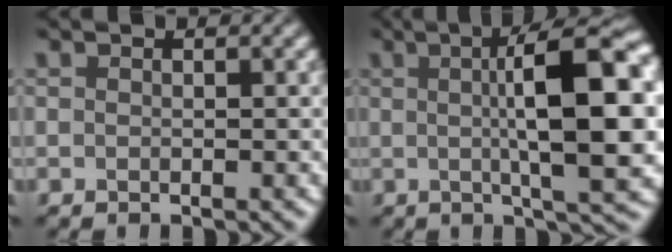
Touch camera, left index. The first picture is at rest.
{"total": 12.2, "force": [1.3, 3.1, 11.8], "torque": [-0.155, 0.010, 0.018]}